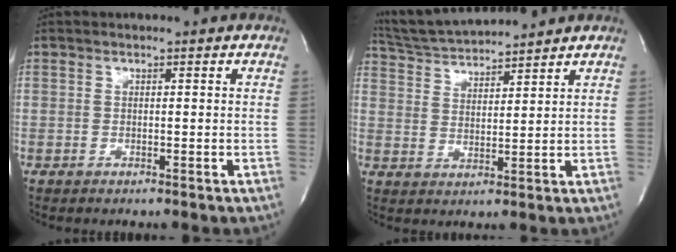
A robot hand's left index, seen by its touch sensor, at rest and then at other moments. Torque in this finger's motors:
{"motor_torque": [0.05, -0.14, -0.04, -0.01]}